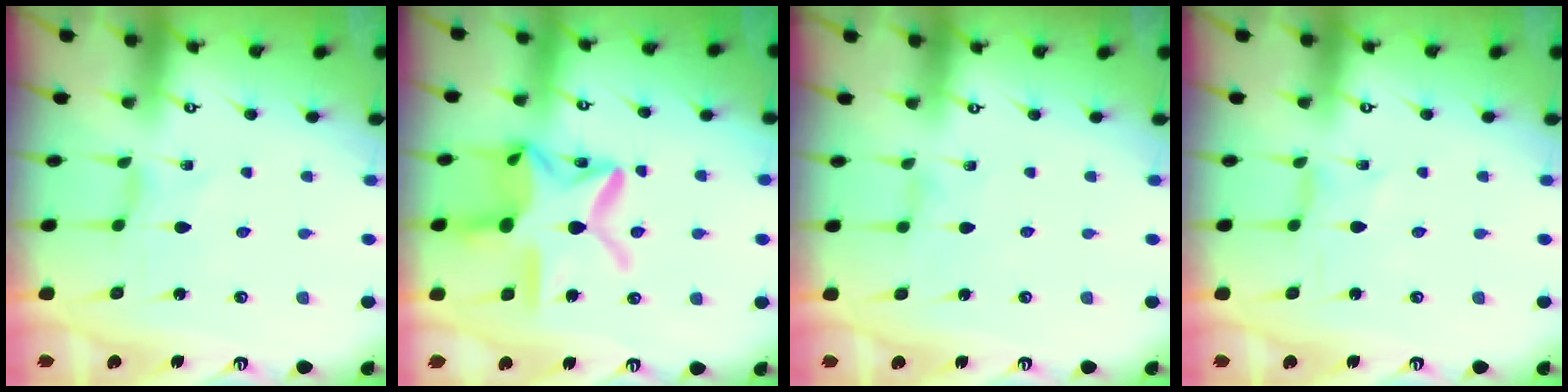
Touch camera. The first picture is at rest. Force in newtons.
{"total": 19.9, "press": 19.8, "slide": 1.6}
{"total": 1.1, "press": 1.1, "slide": 0.2}
{"total": 0.0}